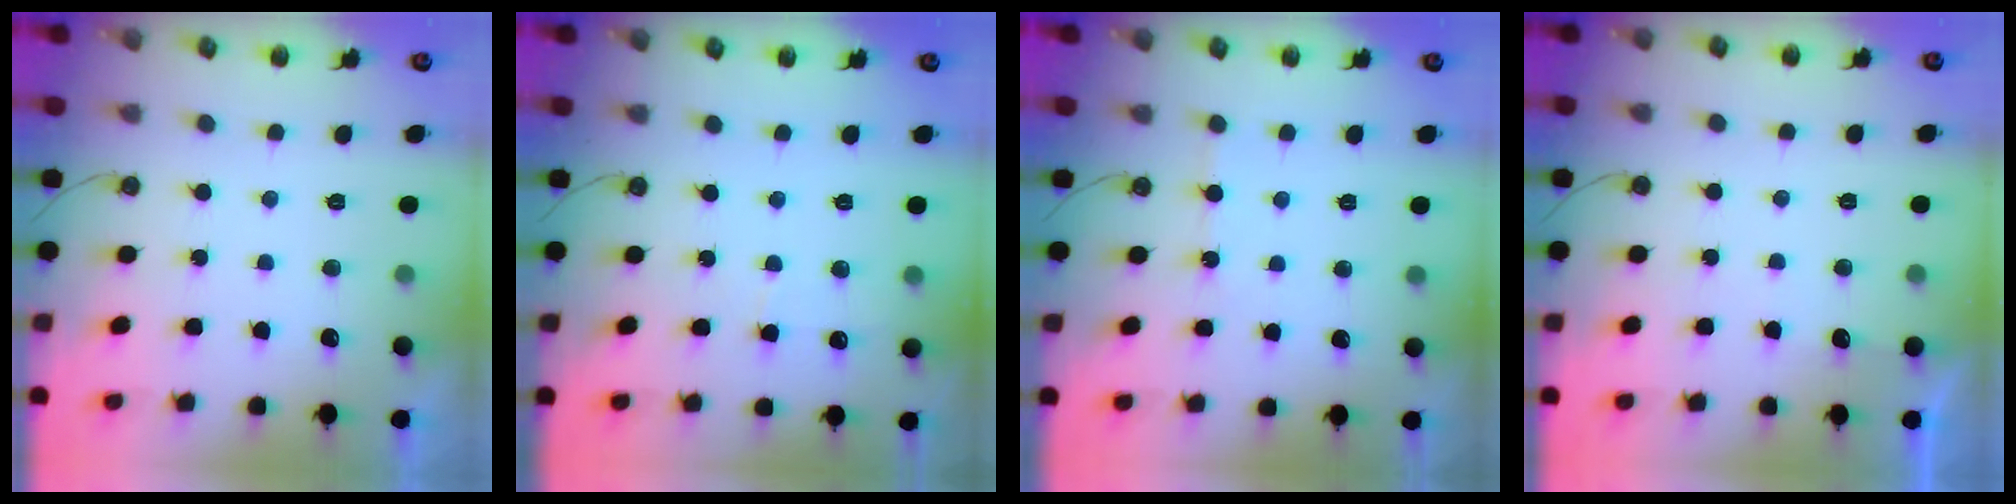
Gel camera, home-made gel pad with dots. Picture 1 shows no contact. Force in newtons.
{"total": 3.9, "press": 3.8, "slide": 0.6}
{"total": 3.4, "press": 3.3, "slide": 0.6}
{"total": 2.5, "press": 2.5, "slide": 0.3}